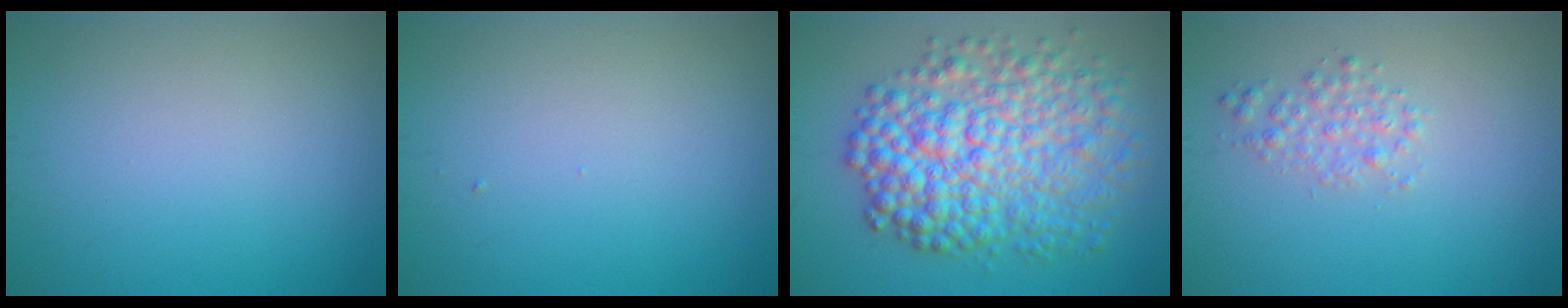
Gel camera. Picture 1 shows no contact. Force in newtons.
{"total": 0.0}
{"total": 9.3, "press": 9.3, "slide": 0.1}
{"total": 1.8, "press": 1.8, "slide": 0.1}